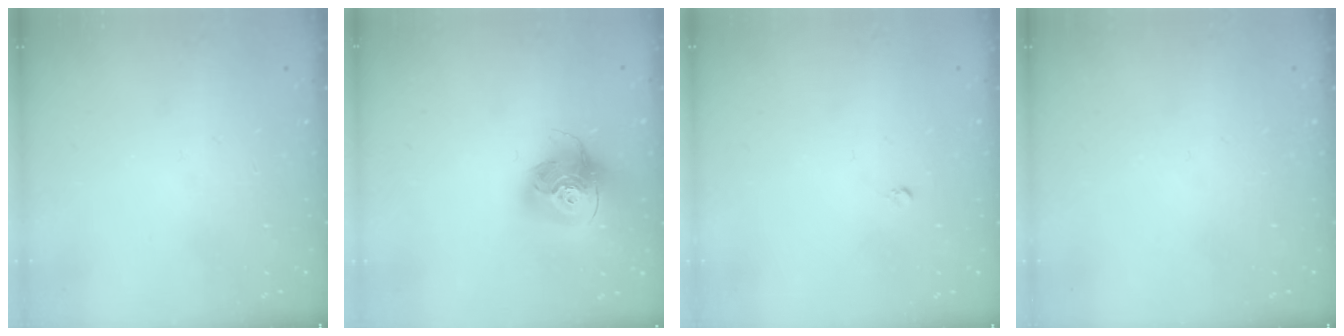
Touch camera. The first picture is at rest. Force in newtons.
{"total": 16.9, "press": 16.9, "slide": 1.7}
{"total": 2.5, "press": 2.5, "slide": 0.2}
{"total": 0.0}